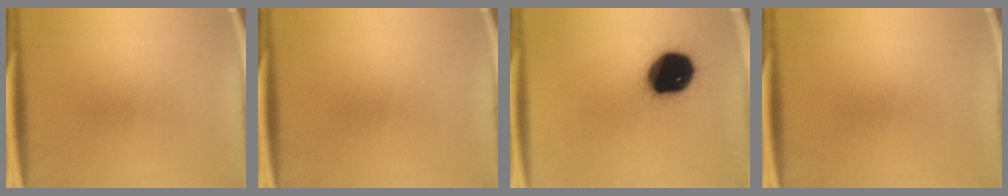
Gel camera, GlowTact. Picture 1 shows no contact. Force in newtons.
{"total": 0.0}
{"total": 20.1}
{"total": 0.0}